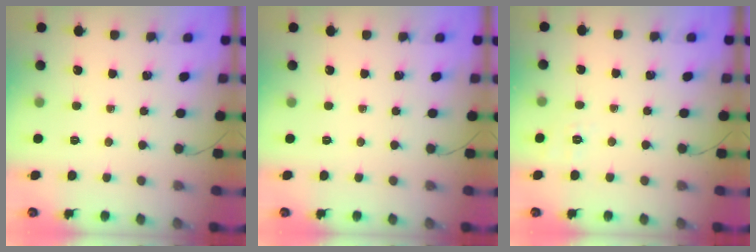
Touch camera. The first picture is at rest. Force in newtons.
{"total": 0.0}
{"total": 1.9, "press": 0.6, "slide": 1.8}